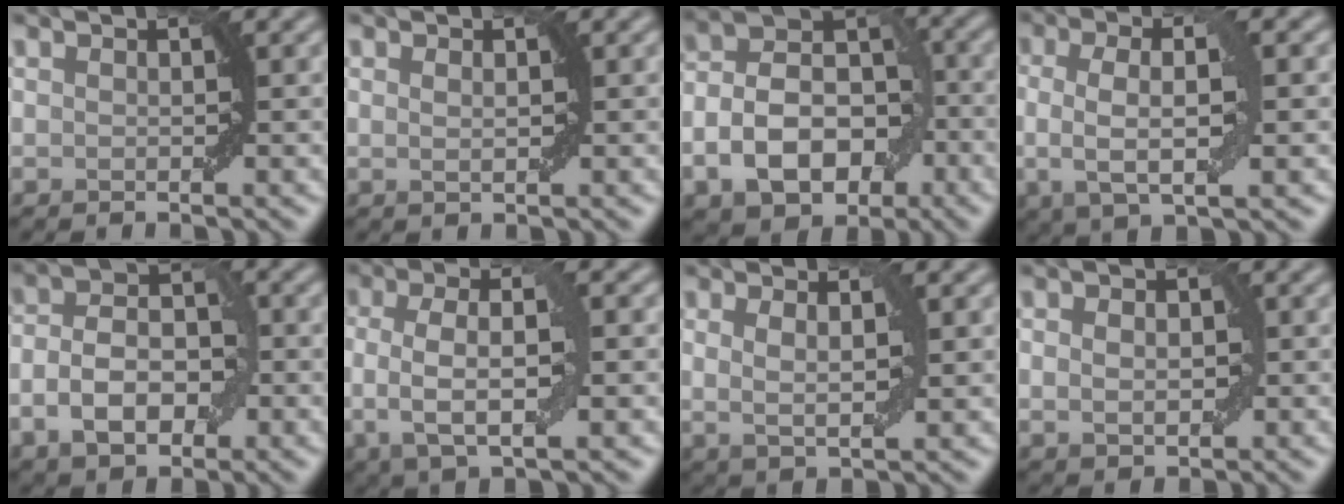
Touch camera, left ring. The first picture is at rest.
{"total": 0.8, "force": [0.3, 0.2, 0.7], "torque": [-0.012, 0.000, 0.006]}
{"total": 8.6, "force": [-3.1, 5.6, 5.8], "torque": [-0.097, 0.005, -0.060]}
{"total": 5.2, "force": [0.0, 1.7, 4.9], "torque": [-0.097, 0.000, -0.003]}
{"total": 5.9, "force": [-1.7, 3.4, 4.5], "torque": [-0.079, 0.009, -0.033]}
{"total": 5.8, "force": [-0.1, 2.0, 5.4], "torque": [-0.105, 0.001, -0.005]}
{"total": 2.8, "force": [0.7, 0.9, 2.5], "torque": [-0.049, -0.001, 0.015]}
{"total": 2.7, "force": [0.1, 1.8, 1.9], "torque": [-0.030, 0.006, 0.004]}